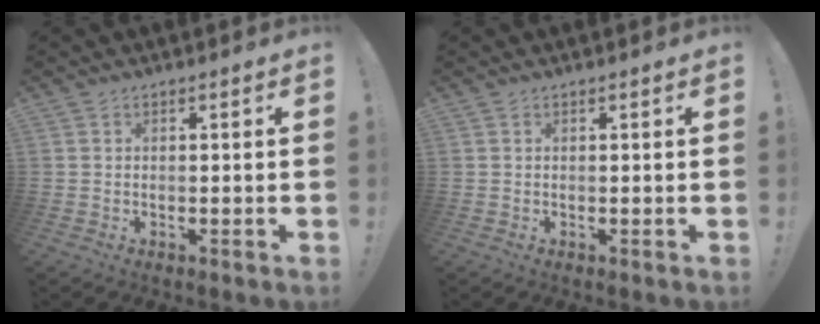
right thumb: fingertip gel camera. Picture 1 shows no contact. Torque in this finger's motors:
{"motor_torque": [-0.31, -0.22, 0.31, -0.02, 0.01]}